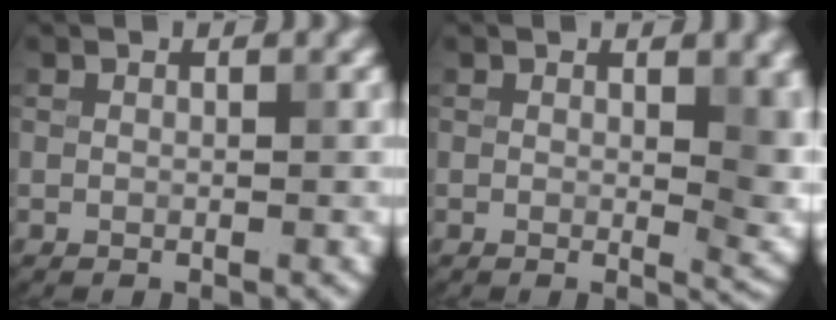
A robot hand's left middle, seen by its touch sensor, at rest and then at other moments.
{"total": 4.9, "force": [0.7, 1.9, 4.4], "torque": [-0.045, -0.007, 0.012]}